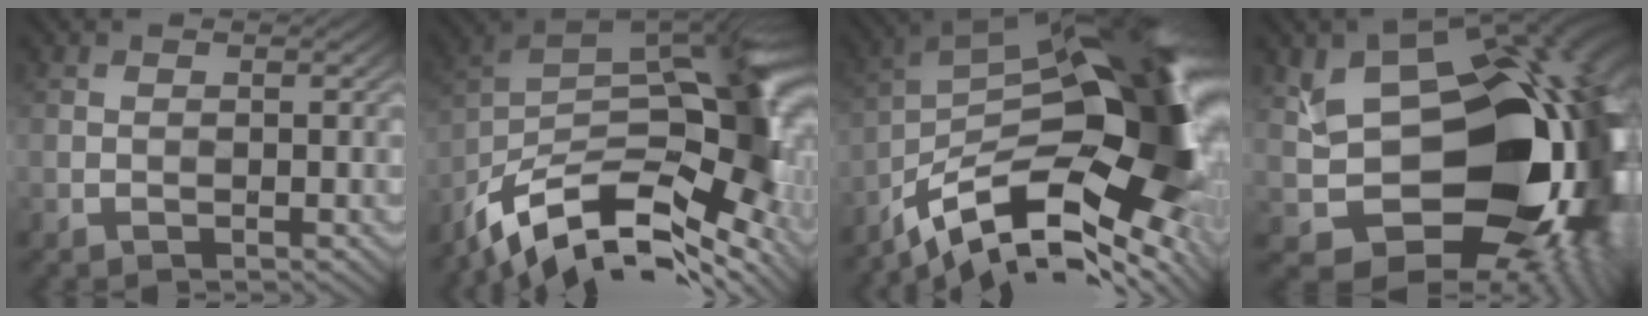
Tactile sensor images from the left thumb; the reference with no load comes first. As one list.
[{"total": 15.5, "force": [-8.8, 6.4, 10.9], "torque": [-0.214, -0.014, -0.151]}, {"total": 18.3, "force": [-7.0, 7.7, 15.1], "torque": [-0.244, -0.005, -0.123]}, {"total": 19.8, "force": [1.2, 13.9, 14.1], "torque": [-0.192, -0.055, 0.075]}]